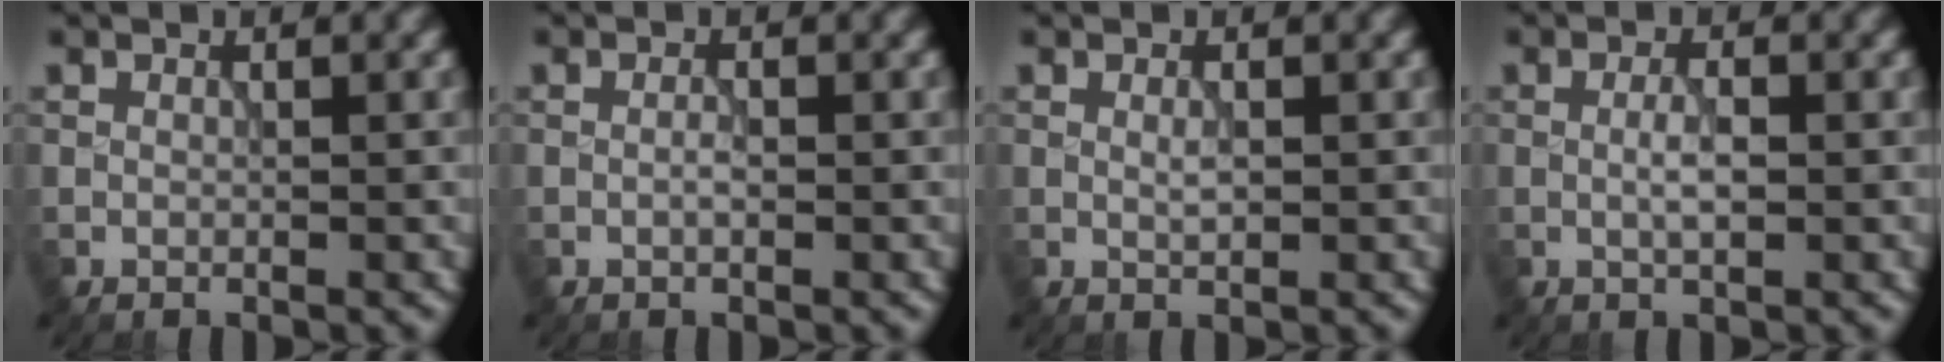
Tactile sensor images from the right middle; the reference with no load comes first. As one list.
[{"total": 0.8, "force": [-0.2, 0.2, 0.7], "torque": [-0.015, -0.001, -0.004]}, {"total": 0.9, "force": [0.1, 0.3, 0.8], "torque": [-0.018, -0.002, 0.002]}, {"total": 1.9, "force": [-0.2, 0.5, 1.8], "torque": [-0.035, 0.002, -0.005]}]